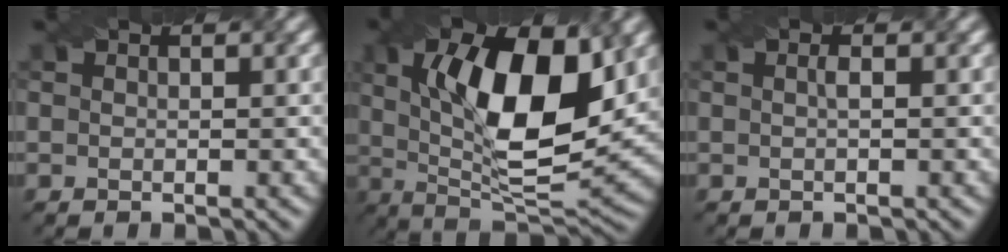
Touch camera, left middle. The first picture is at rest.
{"total": 12.5, "force": [2.9, 4.9, 11.1], "torque": [-0.171, 0.005, 0.046]}
{"total": 0.6, "force": [0.0, 0.1, 0.6], "torque": [-0.013, 0.004, 0.001]}